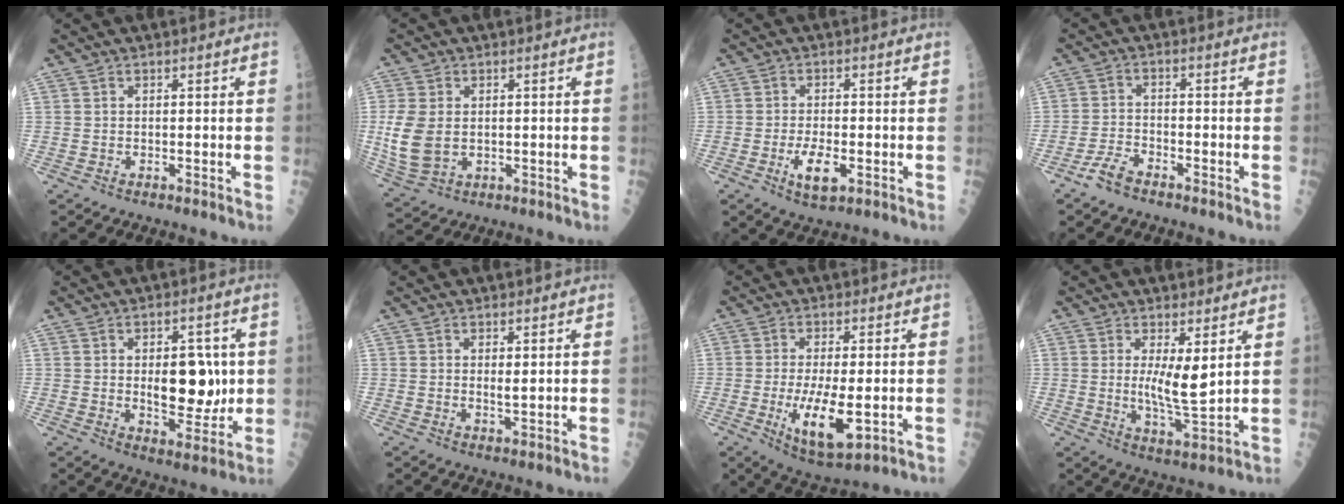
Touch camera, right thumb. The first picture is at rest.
{"total": 8.7, "force": [0.0, 5.9, 6.4], "torque": [-0.142, -0.005, 0.011]}
{"total": 5.5, "force": [-1.8, 2.2, 4.8], "torque": [-0.080, 0.000, -0.026]}
{"total": 4.0, "force": [-3.1, 1.4, 2.1], "torque": [-0.043, 0.020, -0.060]}
{"total": 11.5, "force": [0.7, 6.4, 9.6], "torque": [-0.089, -0.011, 0.020]}
{"total": 1.3, "force": [0.5, 0.3, 1.2], "torque": [-0.020, -0.006, 0.009]}
{"total": 11.1, "force": [-2.1, 3.7, 10.2], "torque": [-0.178, -0.023, -0.024]}
{"total": 6.4, "force": [2.0, 1.3, 6.0], "torque": [-0.107, -0.029, 0.043]}